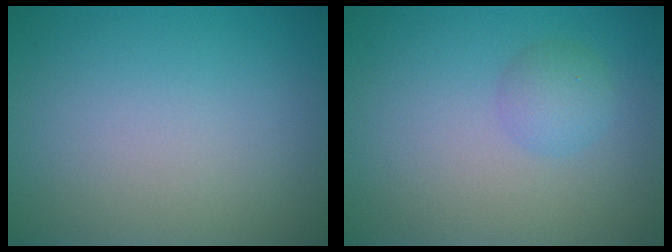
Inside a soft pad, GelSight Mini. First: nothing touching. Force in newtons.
{"total": 1.8, "press": 1.8, "slide": 0.1}